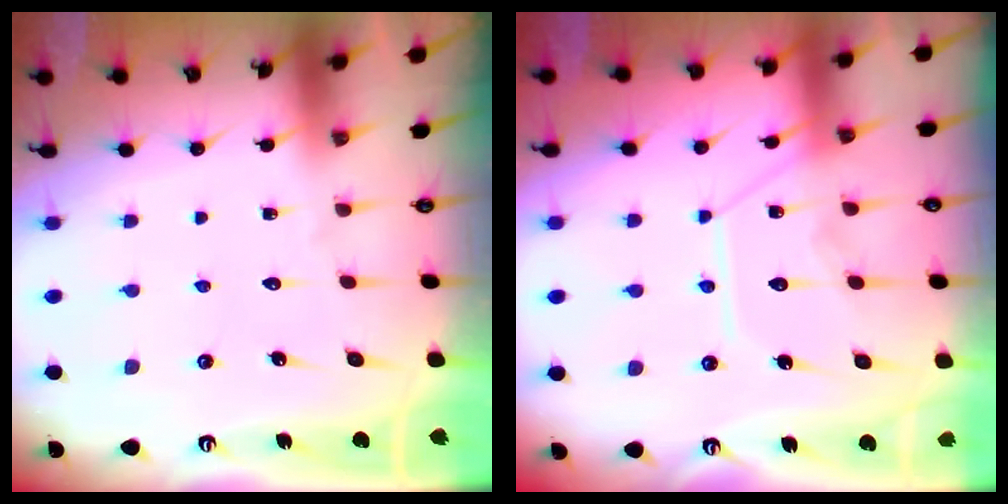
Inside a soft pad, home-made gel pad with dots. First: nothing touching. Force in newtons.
{"total": 12.6, "press": 12.5, "slide": 1.2}